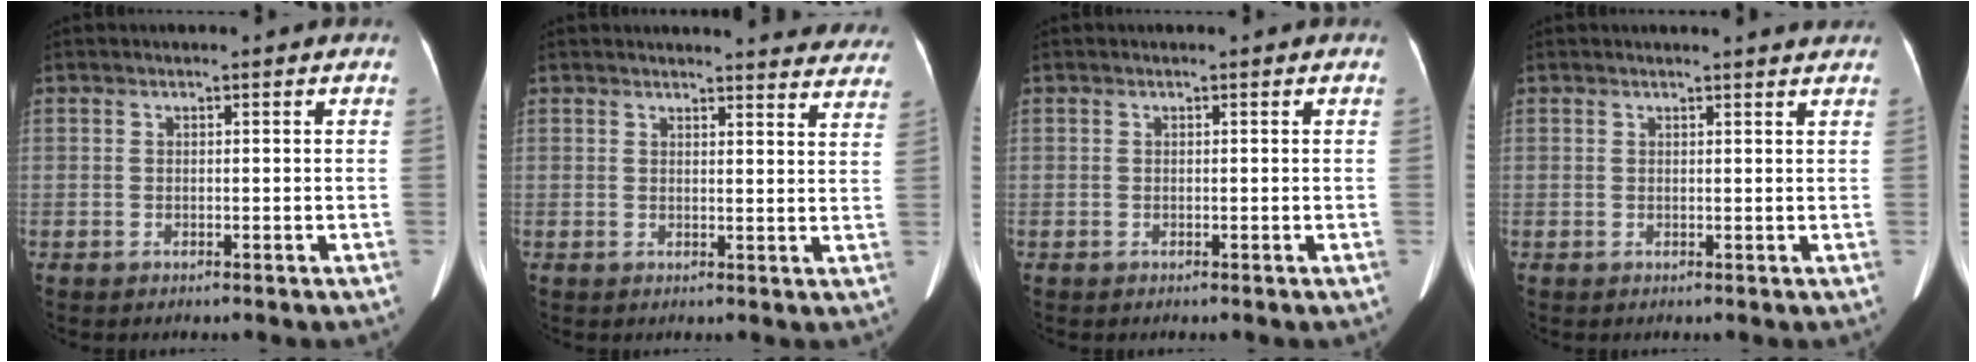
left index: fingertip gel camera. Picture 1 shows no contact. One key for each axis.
{"total": 14.9, "fx": 14.5, "fy": 2.1, "fz": 2.8, "tx": -0.004, "ty": -0.065, "tz": 0.134}
{"total": 0.0}
{"total": 3.4, "fx": 3.3, "fy": -0.1, "fz": 0.8, "tx": -0.015, "ty": 0.002, "tz": 0.029}